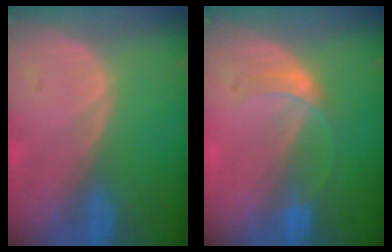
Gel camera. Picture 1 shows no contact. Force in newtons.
{"total": 2.9, "press": 2.9, "slide": 0.1}